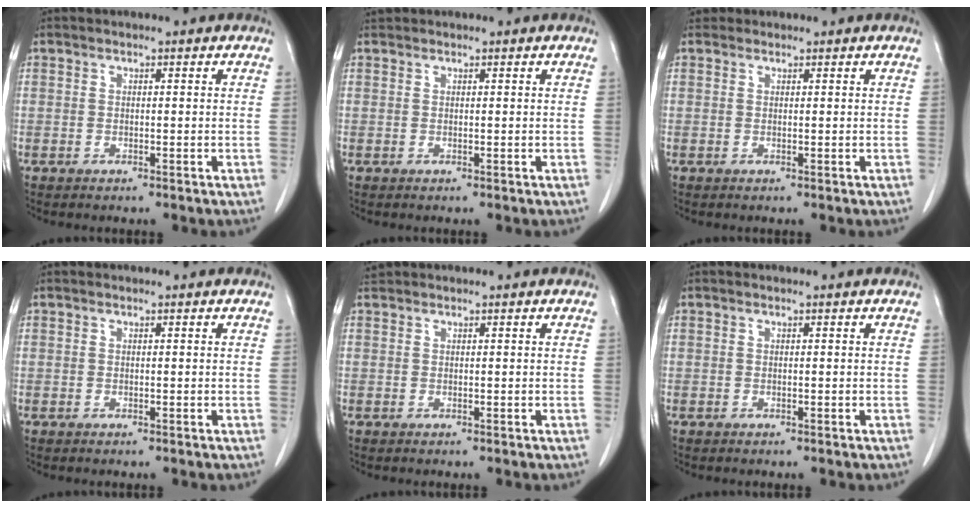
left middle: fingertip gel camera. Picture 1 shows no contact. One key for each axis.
{"total": 0.6, "fx": 0.6, "fy": 0.1, "fz": -0.1, "tx": -0.009, "ty": 0.011, "tz": 0.014}
{"total": 0.9, "fx": 0.8, "fy": 0.5, "fz": -0.1, "tx": 0.001, "ty": 0.008, "tz": 0.012}
{"total": 0.0}
{"total": 0.6, "fx": 0.6, "fy": 0.0, "fz": -0.1, "tx": -0.008, "ty": 0.010, "tz": 0.016}
{"total": 0.0}